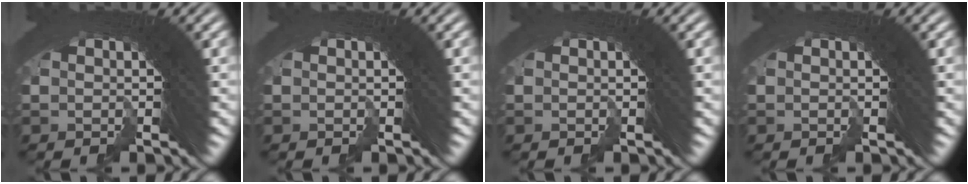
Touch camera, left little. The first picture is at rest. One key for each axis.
{"total": 0.0}
{"total": 0.0}
{"total": 0.0}